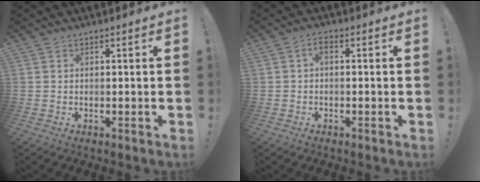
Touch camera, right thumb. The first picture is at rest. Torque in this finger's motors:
{"motor_torque": [0.35, 0.60, 0.55, -0.18, -0.02]}